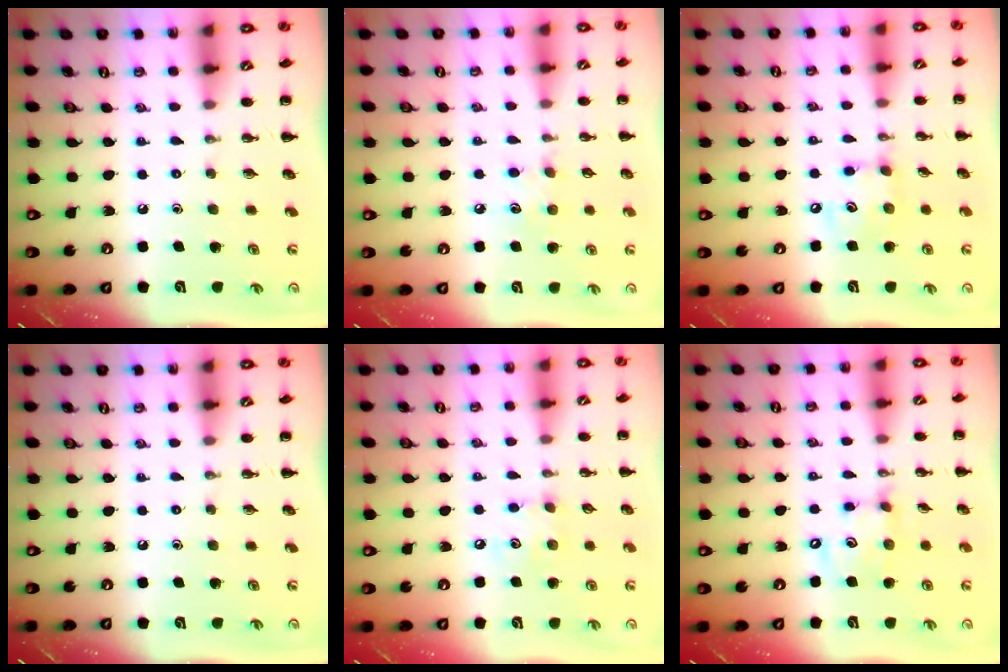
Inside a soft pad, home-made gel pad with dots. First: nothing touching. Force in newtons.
{"total": 6.5, "press": 6.3, "slide": 1.6}
{"total": 6.8, "press": 6.8, "slide": 0.6}
{"total": 0.0}
{"total": 5.0, "press": 5.0, "slide": 0.7}
{"total": 10.1, "press": 9.9, "slide": 1.9}